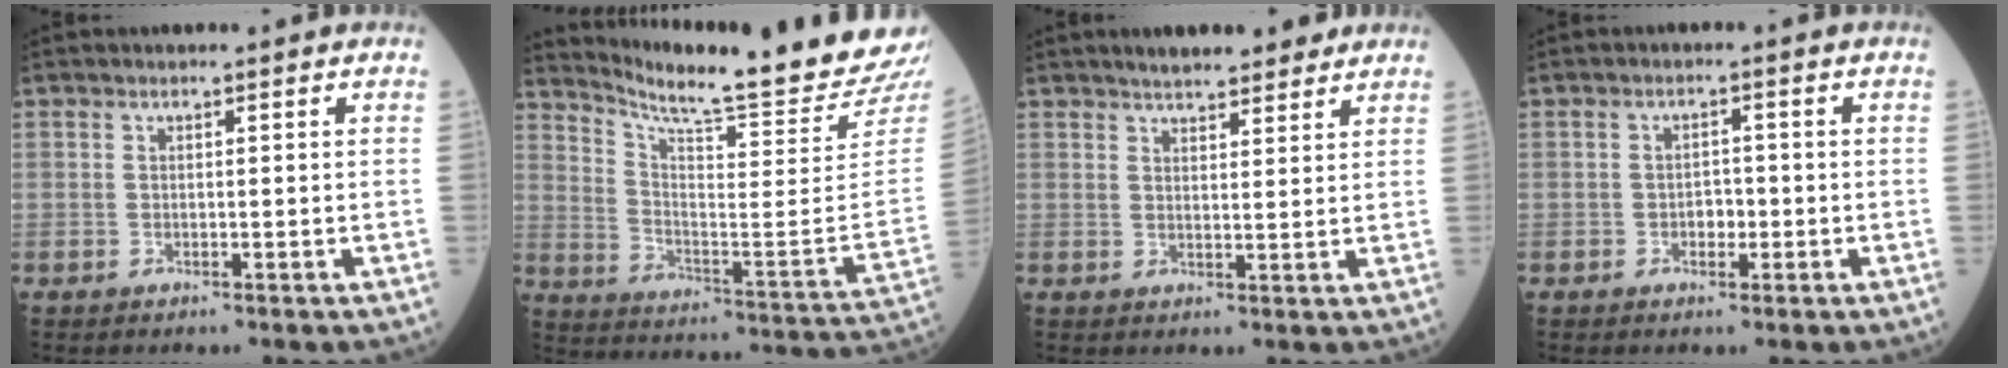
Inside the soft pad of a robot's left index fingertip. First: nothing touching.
{"total": 21.2, "force": [19.8, -2.0, 7.4], "torque": [-0.139, -0.118, 0.277]}
{"total": 7.8, "force": [6.6, 2.0, 3.6], "torque": [-0.046, 0.016, 0.094]}
{"total": 2.0, "force": [-0.6, 1.3, 1.4], "torque": [-0.018, 0.006, -0.009]}